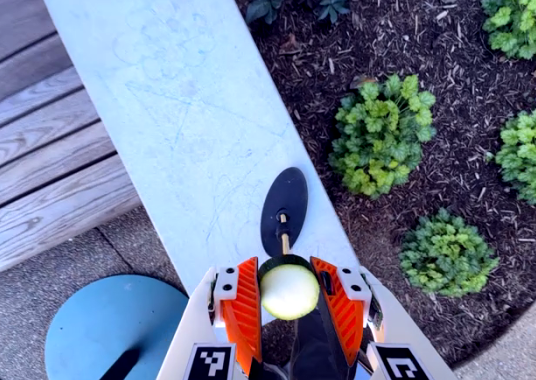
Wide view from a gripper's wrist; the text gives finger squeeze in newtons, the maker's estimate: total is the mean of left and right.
{"total": 10.5, "left": 10.7, "right": 10.3}